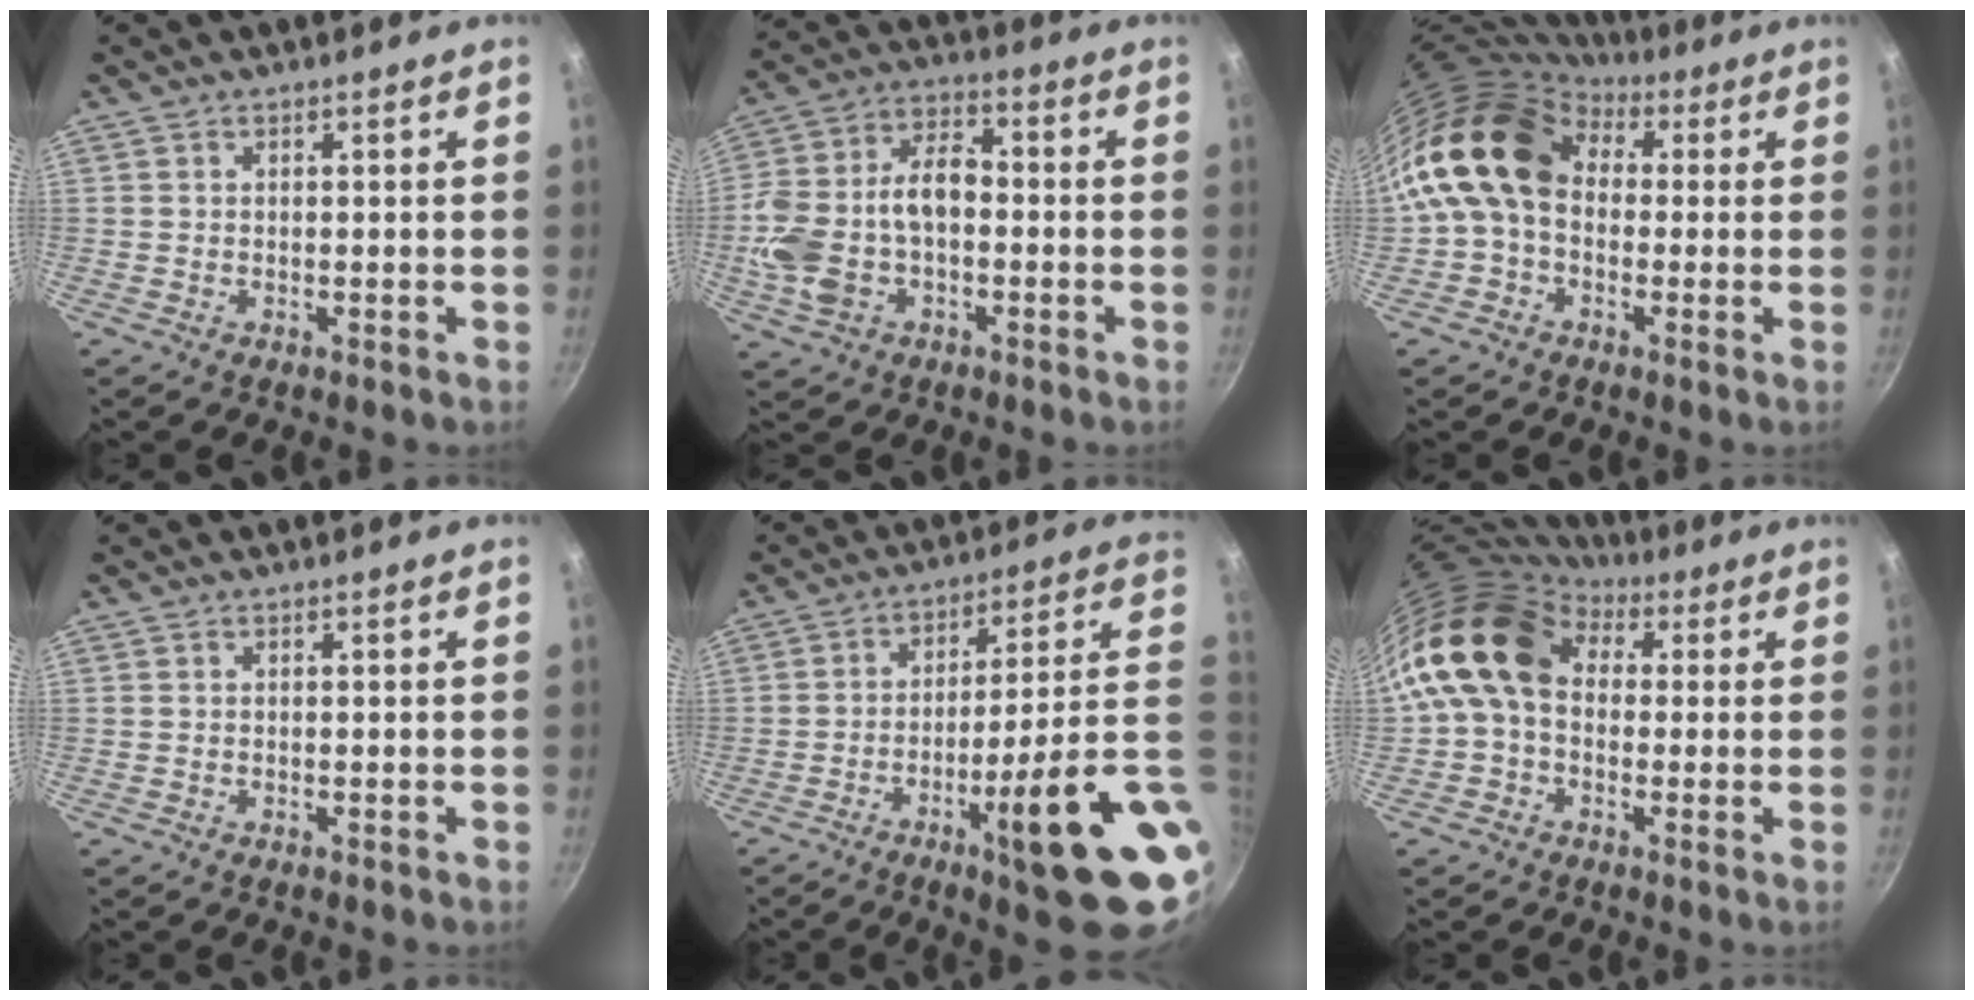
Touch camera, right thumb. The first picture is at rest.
{"total": 15.6, "force": [-2.5, 9.8, 11.9], "torque": [-0.211, 0.038, -0.053]}
{"total": 14.4, "force": [2.0, 10.6, 9.5], "torque": [-0.143, 0.026, 0.014]}
{"total": 0.0}
{"total": 21.6, "force": [-5.2, 3.3, 20.7], "torque": [-0.262, 0.022, -0.073]}
{"total": 13.3, "force": [2.6, 9.9, 8.5], "torque": [-0.125, 0.019, 0.023]}